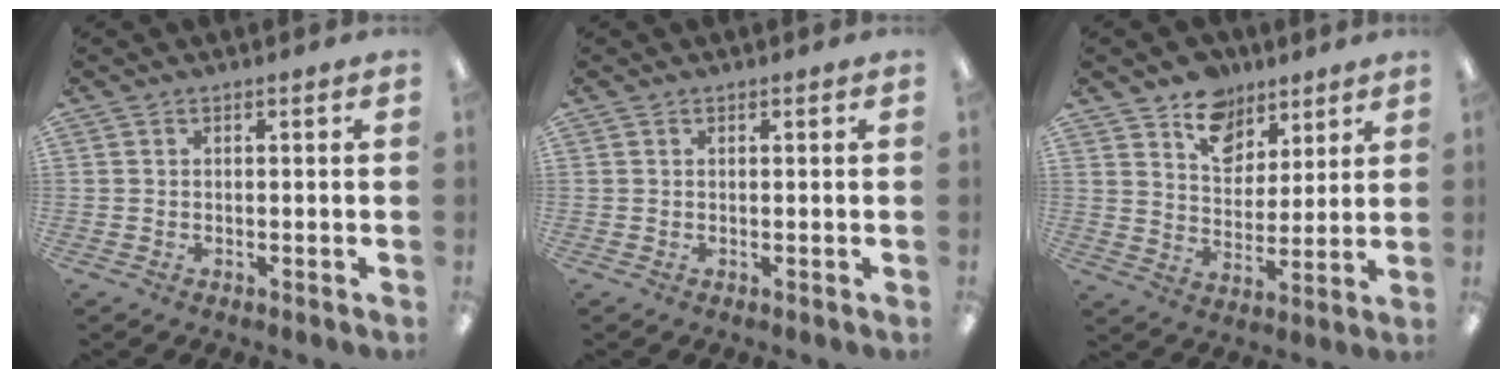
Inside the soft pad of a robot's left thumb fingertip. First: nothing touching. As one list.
[{"total": 0.5, "force": [0.2, 0.3, -0.4], "torque": [0.005, 0.003, 0.004]}, {"total": 11.1, "force": [7.9, 7.6, 2.2], "torque": [-0.030, -0.049, 0.148]}]